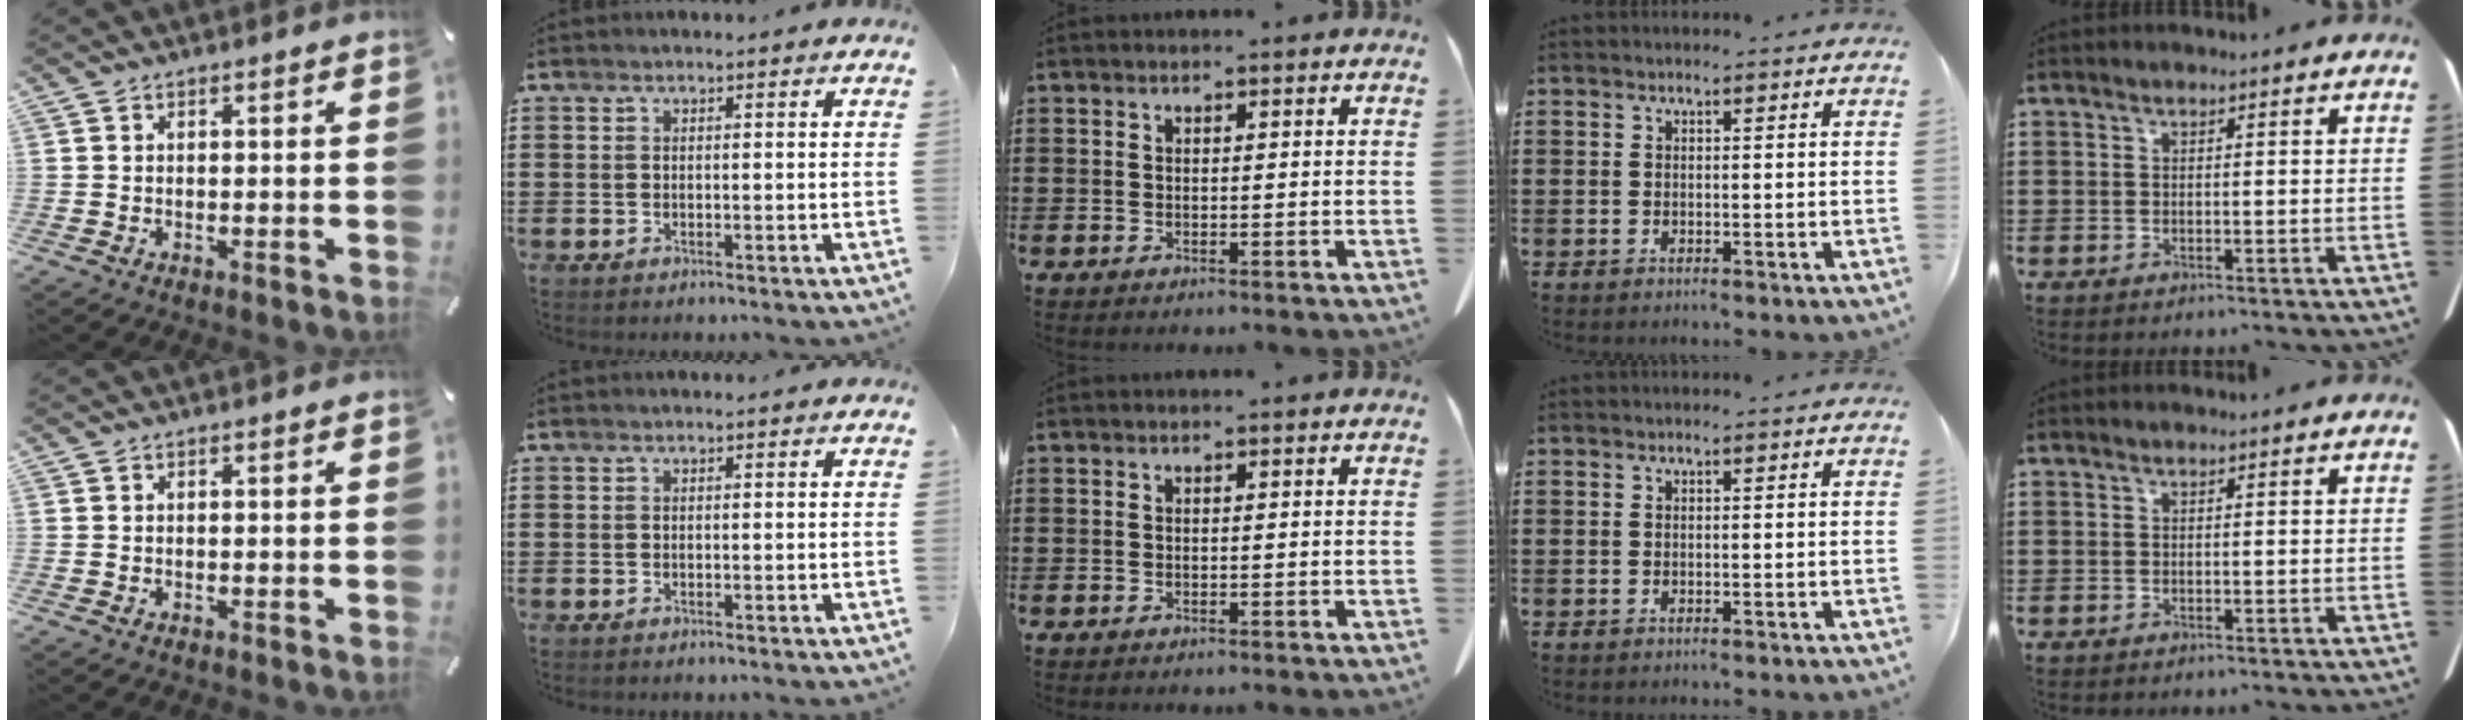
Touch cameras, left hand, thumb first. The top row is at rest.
{}